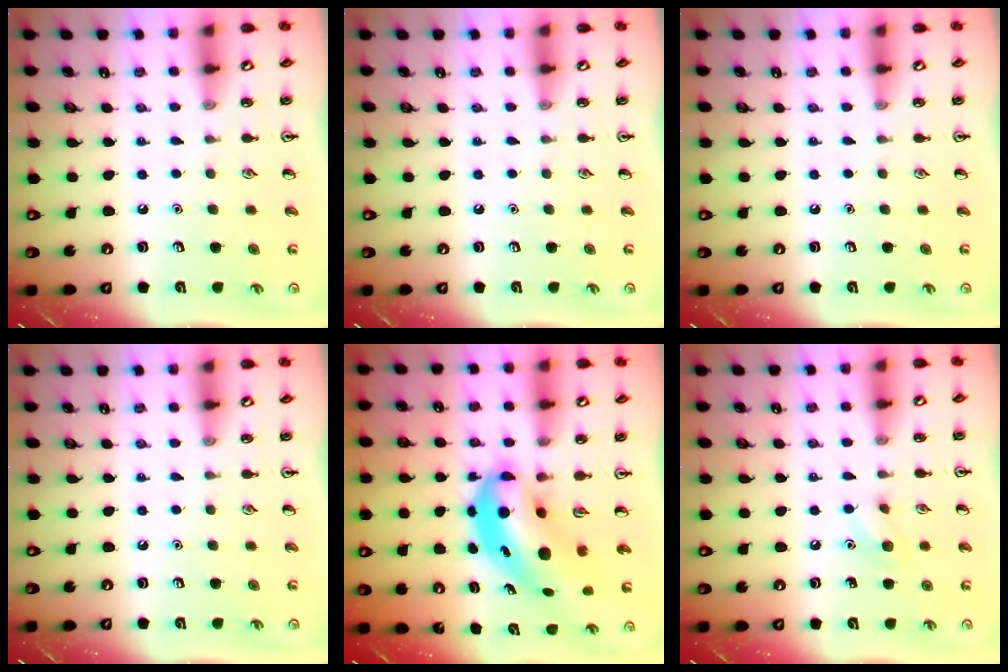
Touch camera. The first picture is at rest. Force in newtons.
{"total": 0.0}
{"total": 0.0}
{"total": 0.0}
{"total": 8.1, "press": 7.7, "slide": 2.4}
{"total": 6.4, "press": 6.3, "slide": 1.4}